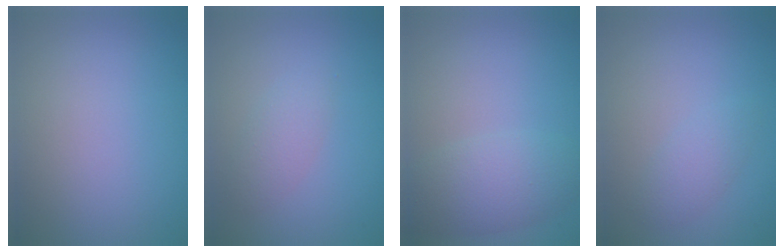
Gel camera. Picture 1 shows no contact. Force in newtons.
{"total": 1.9, "press": 1.9, "slide": 0.0}
{"total": 4.0, "press": 4.0, "slide": 0.2}
{"total": 1.6, "press": 1.6, "slide": 0.0}